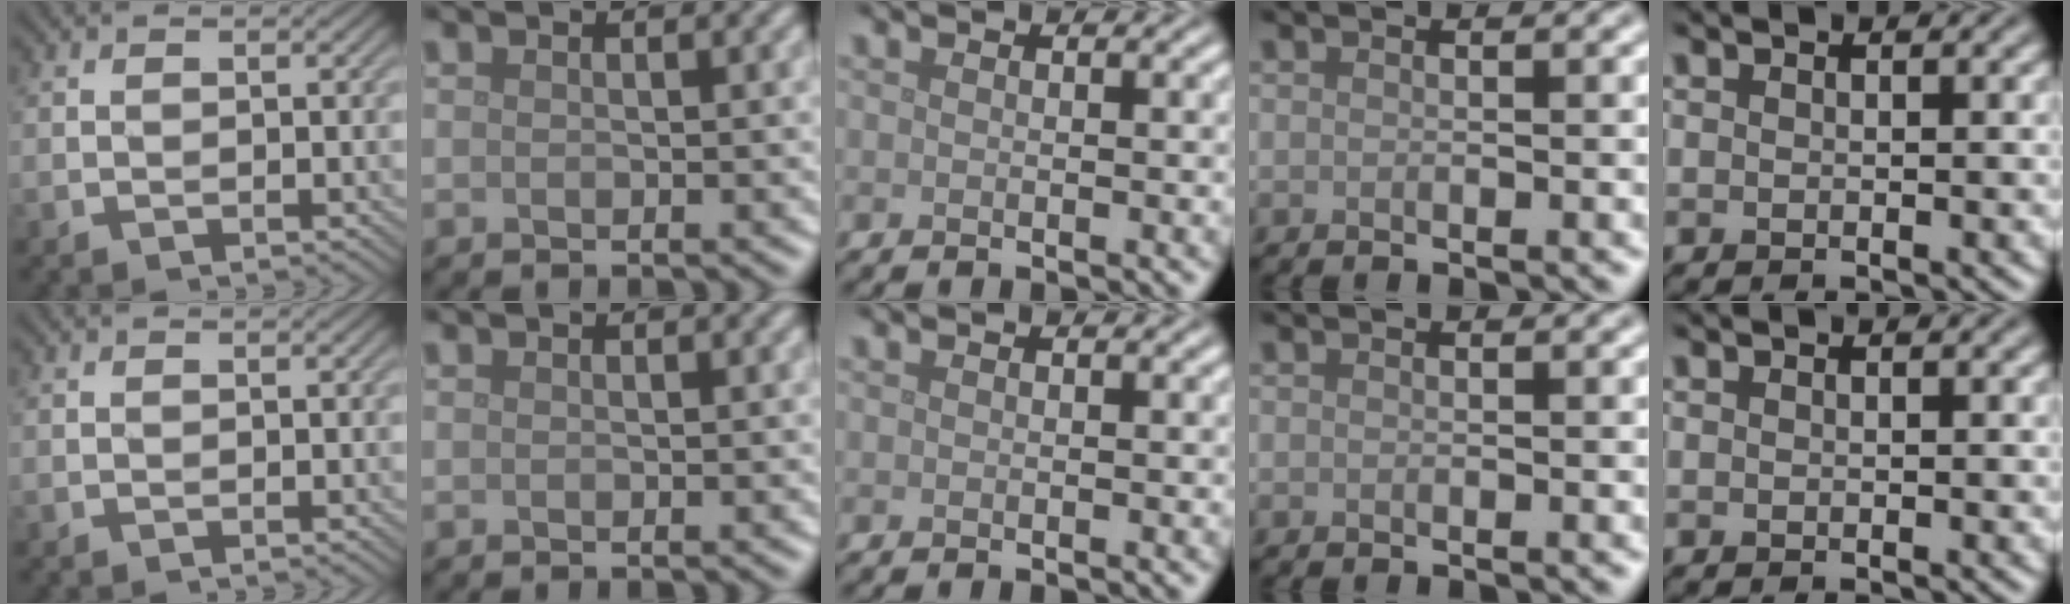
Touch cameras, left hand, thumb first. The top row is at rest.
{}